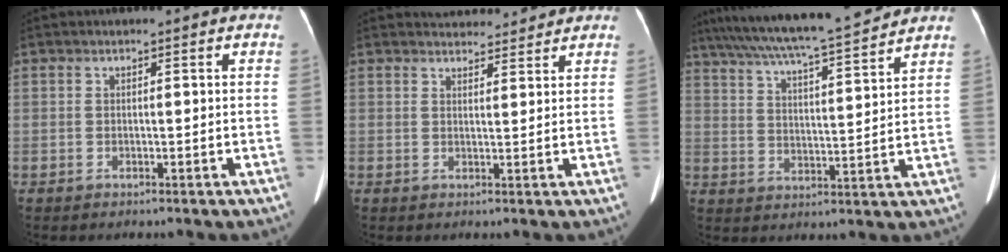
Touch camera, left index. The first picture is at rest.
{"total": 4.8, "force": [4.5, 1.6, 0.3], "torque": [0.000, 0.006, 0.053]}
{"total": 17.9, "force": [15.8, 0.5, 8.3], "torque": [-0.151, 0.006, 0.239]}